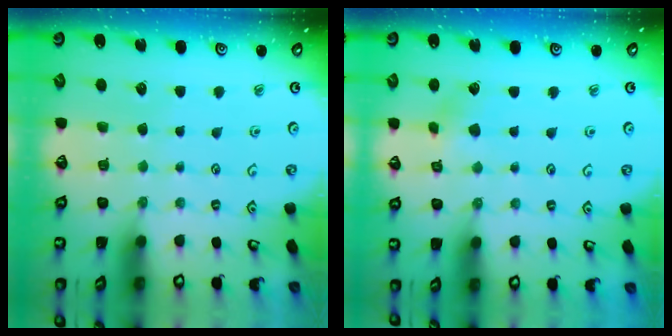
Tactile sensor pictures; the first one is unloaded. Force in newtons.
{"total": 3.6, "press": 3.6, "slide": 0.4}